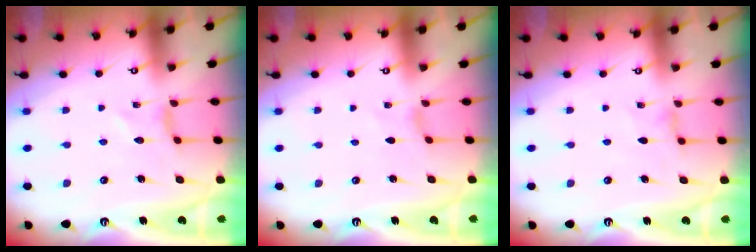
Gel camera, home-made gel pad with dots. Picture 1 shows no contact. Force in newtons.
{"total": 0.0}
{"total": 1.4, "press": 1.4, "slide": 0.4}